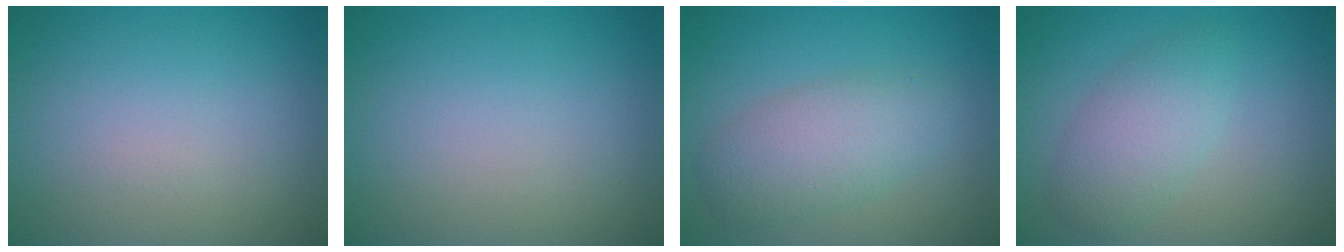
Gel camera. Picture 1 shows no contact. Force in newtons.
{"total": 0.0}
{"total": 4.5, "press": 4.5, "slide": 0.2}
{"total": 3.6, "press": 3.6, "slide": 0.2}